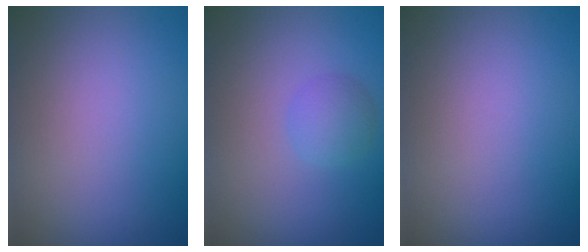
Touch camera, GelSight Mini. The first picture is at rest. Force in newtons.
{"total": 1.9, "press": 1.9, "slide": 0.1}
{"total": 0.0}